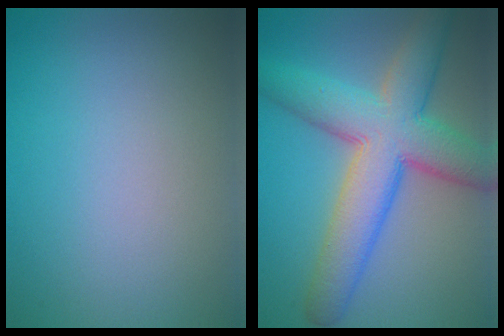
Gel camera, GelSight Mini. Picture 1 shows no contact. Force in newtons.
{"total": 9.4, "press": 9.4, "slide": 0.5}